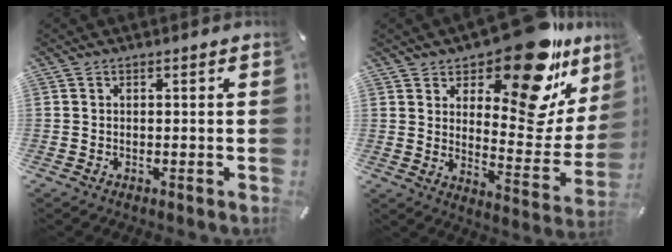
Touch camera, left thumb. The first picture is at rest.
{"total": 20.5, "force": [14.8, 8.1, 11.7], "torque": [-0.154, -0.122, 0.242]}